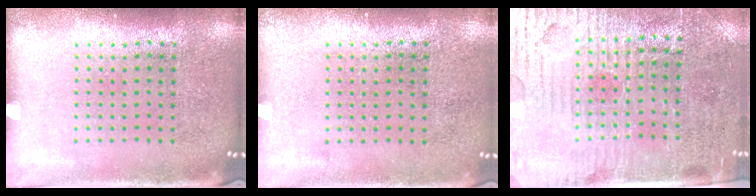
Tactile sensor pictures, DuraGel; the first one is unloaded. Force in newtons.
{"total": 0.0}
{"total": 3.8, "press": 3.5, "slide": 1.4}